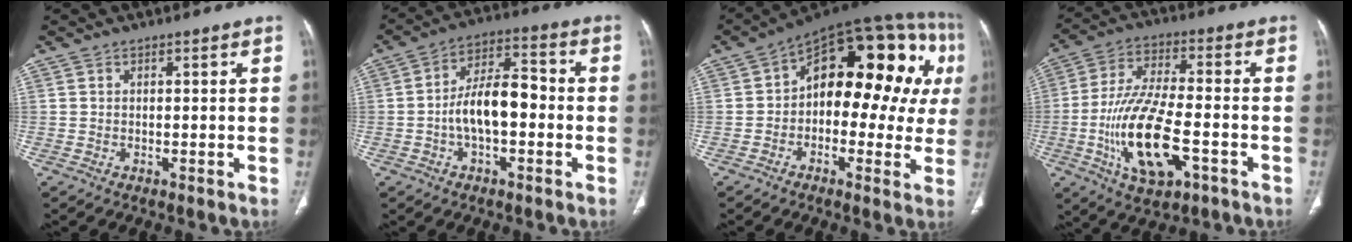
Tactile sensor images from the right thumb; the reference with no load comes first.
{"total": 10.7, "force": [-1.9, 5.3, 9.0], "torque": [-0.152, 0.040, -0.041]}
{"total": 24.0, "force": [3.1, 13.1, 19.9], "torque": [-0.217, 0.046, 0.031]}
{"total": 17.0, "force": [-5.3, 6.9, 14.6], "torque": [-0.287, 0.018, -0.087]}